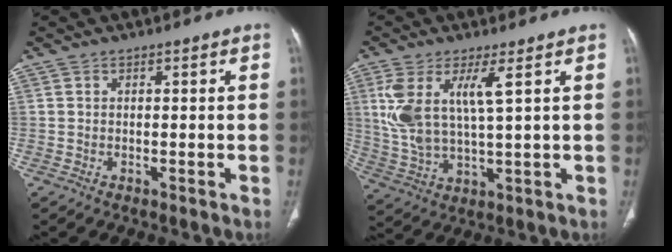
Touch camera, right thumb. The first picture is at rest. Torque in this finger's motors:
{"motor_torque": [0.09, 0.26, 1.29, 0.33, 0.14]}